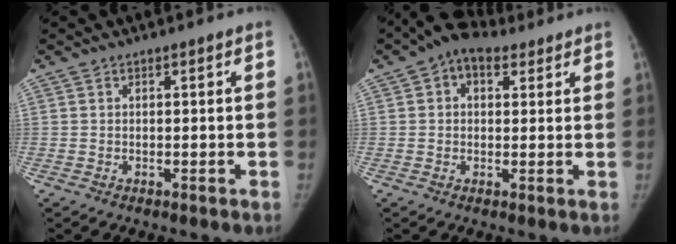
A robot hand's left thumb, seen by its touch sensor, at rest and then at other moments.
{"total": 7.2, "force": [4.2, 4.7, 3.5], "torque": [-0.034, 0.002, 0.067]}